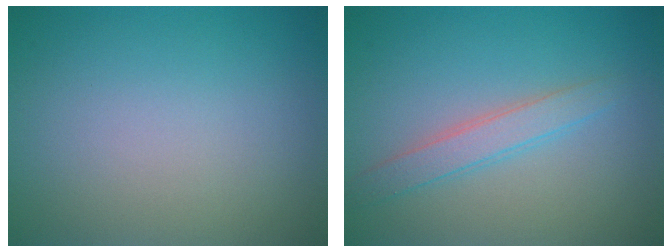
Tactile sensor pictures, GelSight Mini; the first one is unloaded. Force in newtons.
{"total": 2.3, "press": 2.3, "slide": 0.1}